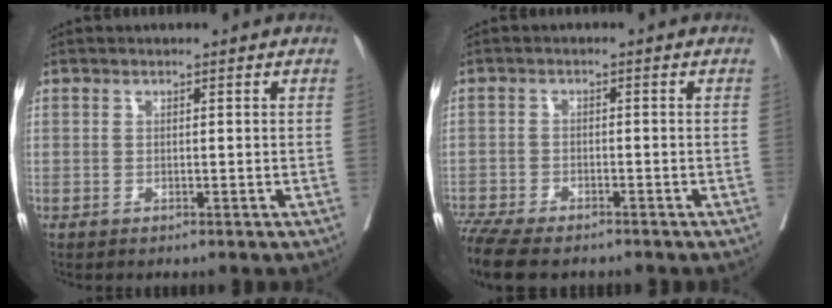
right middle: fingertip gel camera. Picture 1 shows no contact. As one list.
[{"total": 10.5, "force": [-8.5, 3.1, 5.3], "torque": [-0.102, -0.010, -0.137]}]